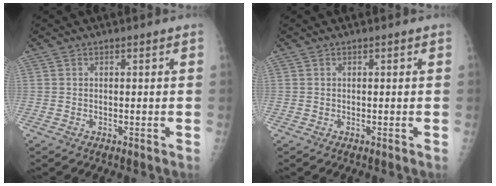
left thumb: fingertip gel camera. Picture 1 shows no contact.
{"total": 0.0}